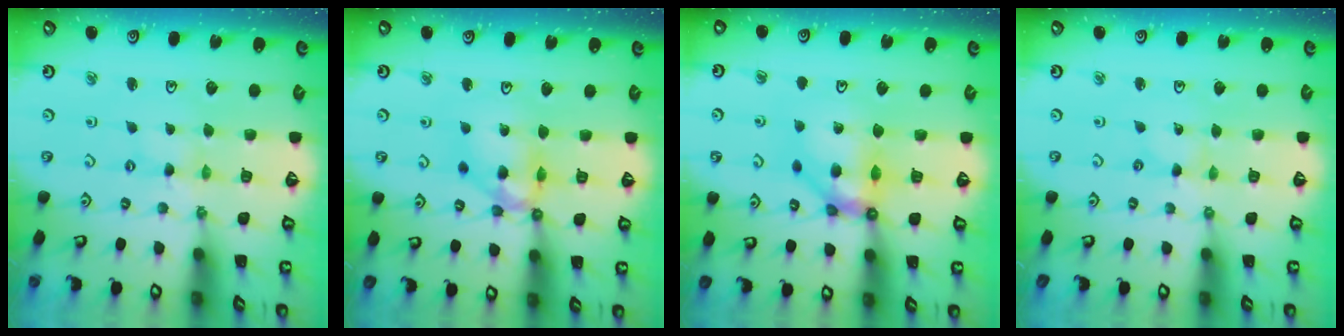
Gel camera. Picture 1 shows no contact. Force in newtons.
{"total": 12.2, "press": 12.1, "slide": 1.7}
{"total": 9.4, "press": 9.4, "slide": 1.1}
{"total": 0.0}